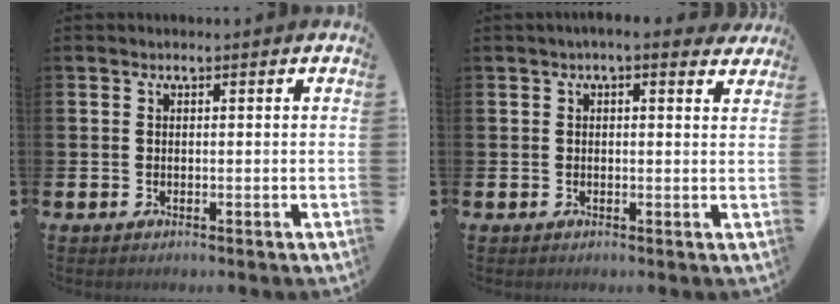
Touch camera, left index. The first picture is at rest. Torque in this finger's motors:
{"motor_torque": [1.07, -1.07, 0.42, 0.03]}